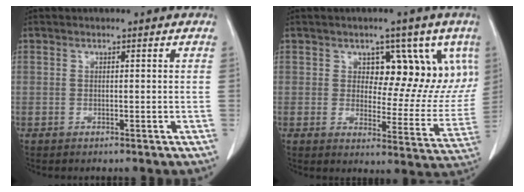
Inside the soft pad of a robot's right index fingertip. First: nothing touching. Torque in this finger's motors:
{"motor_torque": [0.18, 0.13, 0.07, 0.00]}